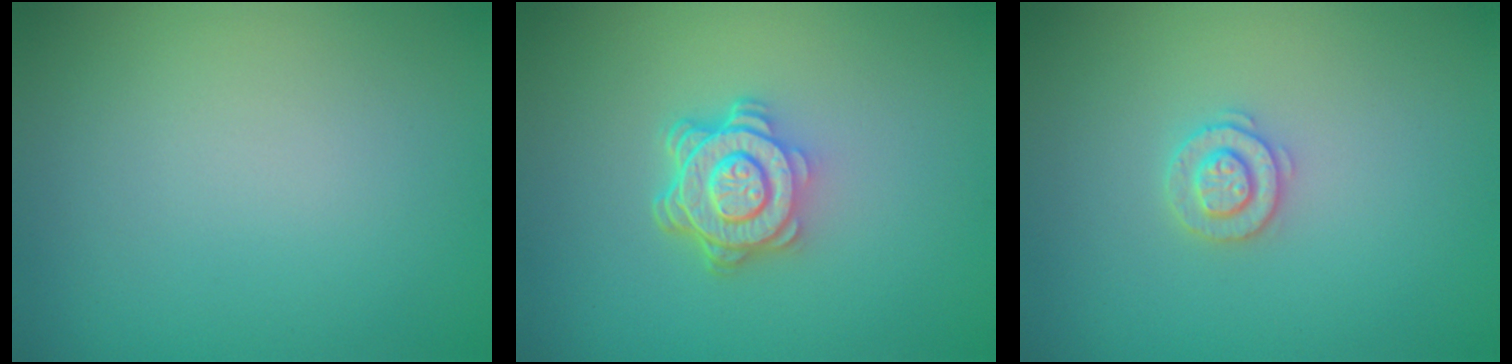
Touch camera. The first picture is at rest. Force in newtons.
{"total": 4.7, "press": 3.5, "slide": 3.1}
{"total": 2.0, "press": 1.9, "slide": 0.4}